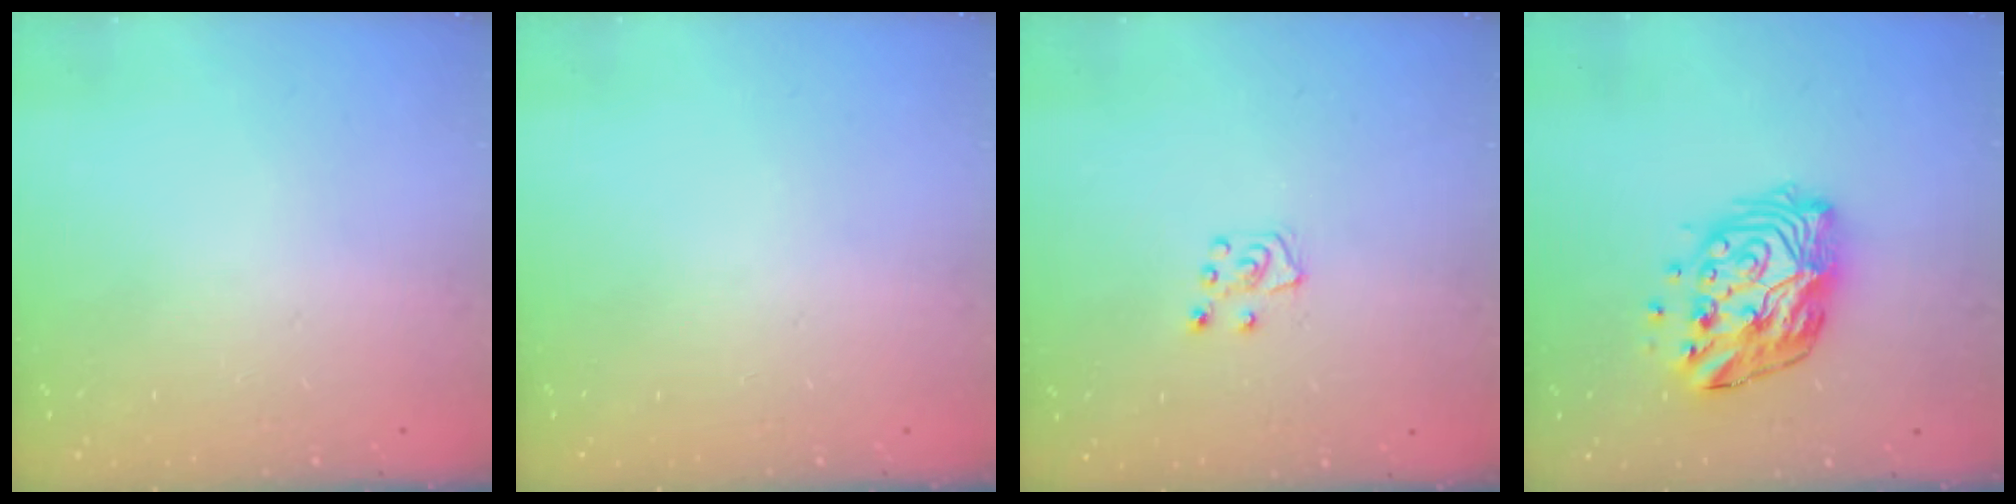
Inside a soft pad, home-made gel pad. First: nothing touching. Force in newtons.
{"total": 0.0}
{"total": 6.4, "press": 6.3, "slide": 0.5}
{"total": 14.2, "press": 14.2, "slide": 1.3}